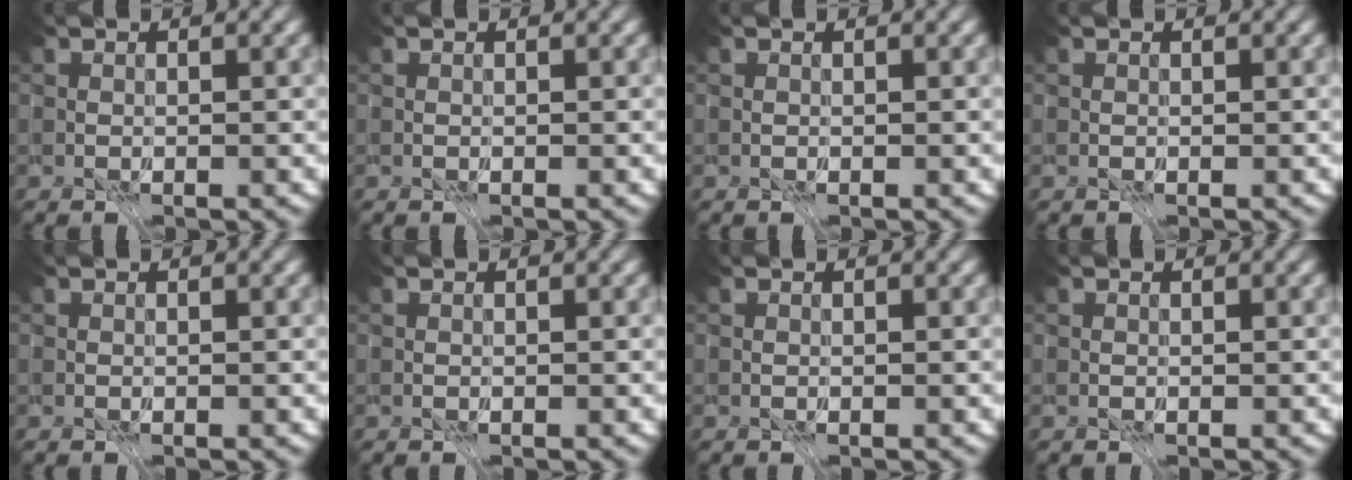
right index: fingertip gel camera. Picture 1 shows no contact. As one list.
[{"total": 0.0}, {"total": 0.0}, {"total": 0.0}, {"total": 0.0}, {"total": 0.0}, {"total": 0.0}, {"total": 0.0}]